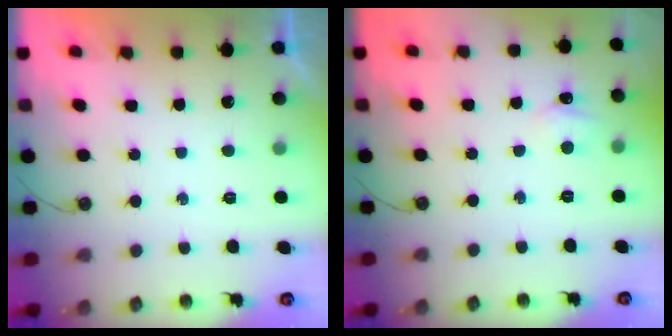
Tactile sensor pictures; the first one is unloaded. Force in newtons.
{"total": 4.1, "press": 4.0, "slide": 0.6}